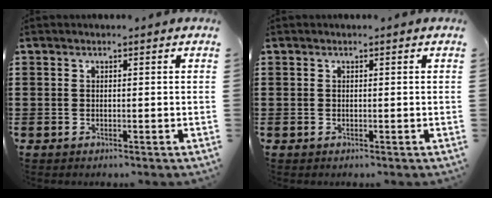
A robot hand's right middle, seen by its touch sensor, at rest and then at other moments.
{"total": 0.0}